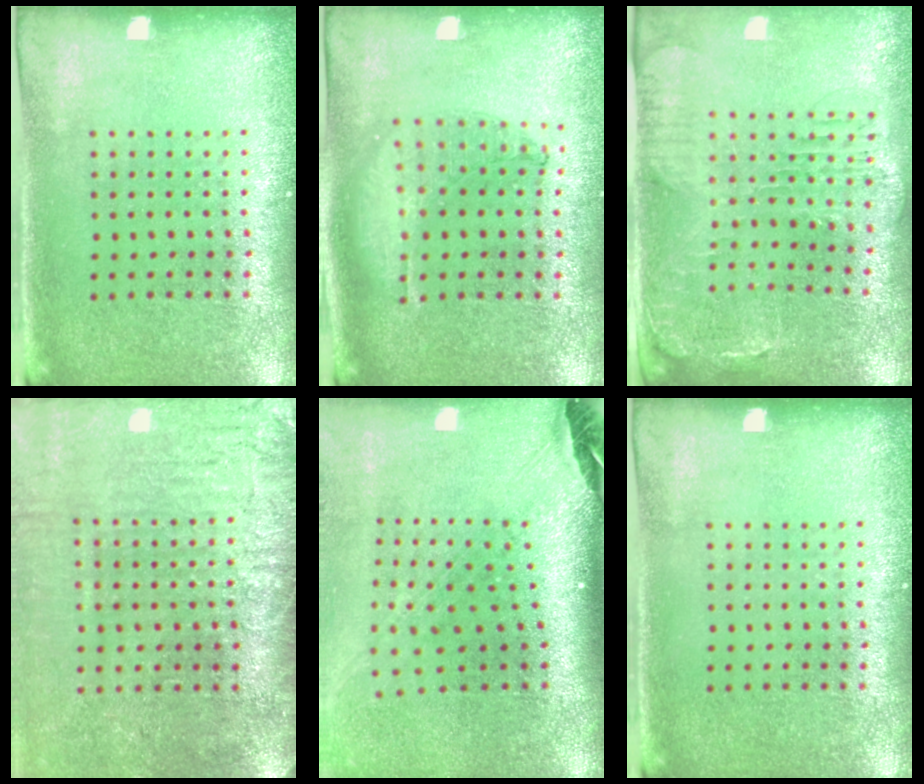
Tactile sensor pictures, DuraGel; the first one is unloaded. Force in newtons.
{"total": 0.9, "press": 0.9, "slide": 0.2}
{"total": 1.5, "press": 1.4, "slide": 0.4}
{"total": 3.9, "press": 3.3, "slide": 2.1}
{"total": 2.9, "press": 2.0, "slide": 2.0}
{"total": 0.0}